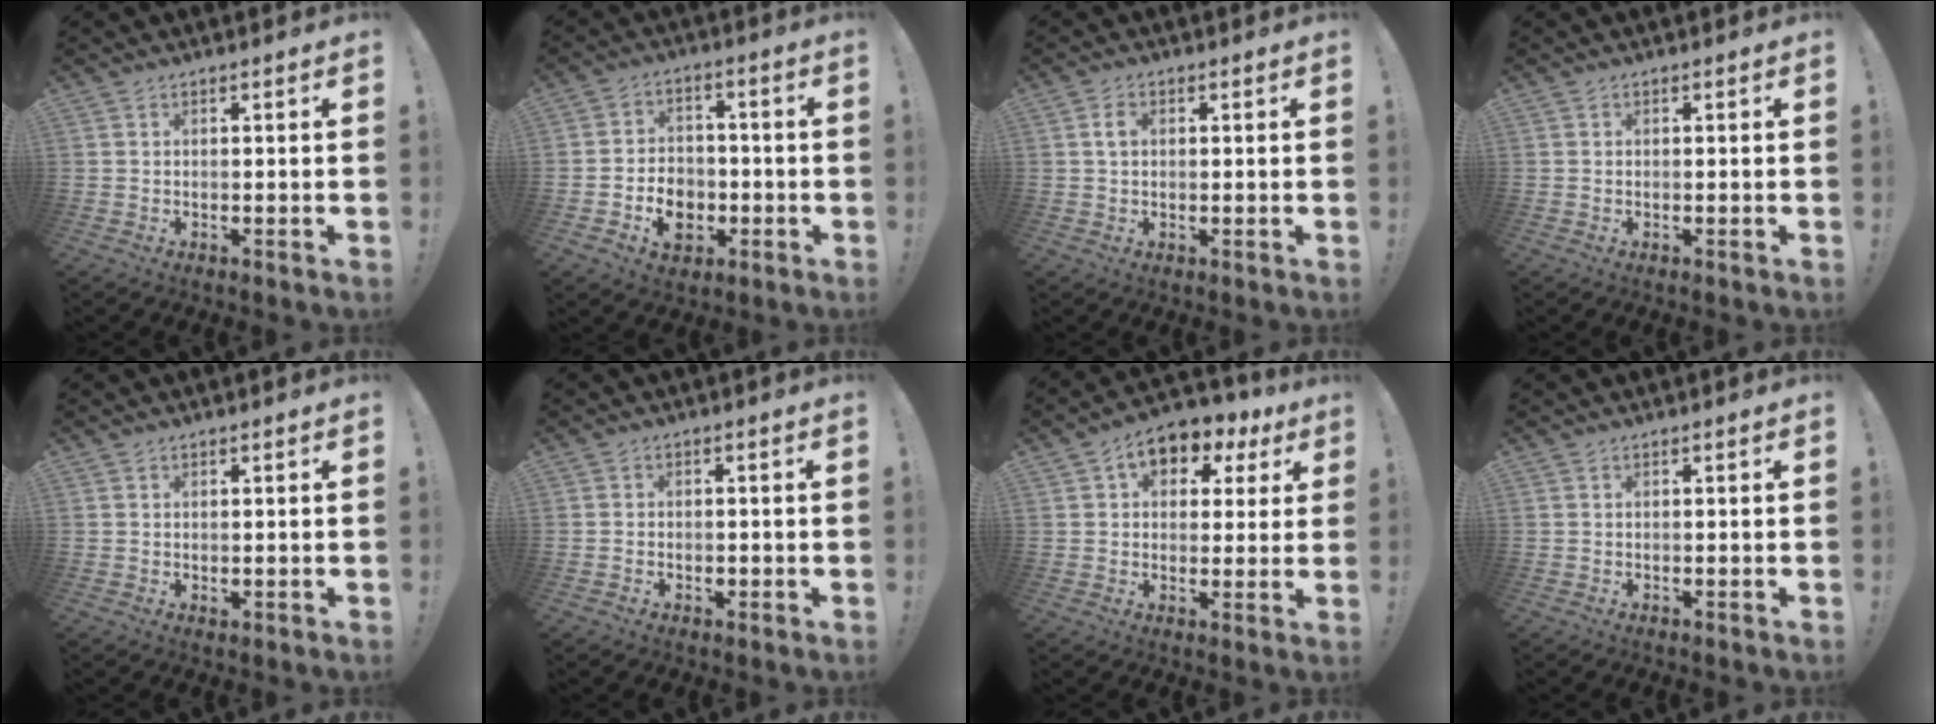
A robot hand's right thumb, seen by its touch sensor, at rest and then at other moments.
{"total": 9.4, "force": [-3.5, 7.6, 4.3], "torque": [-0.068, 0.021, -0.057]}
{"total": 3.2, "force": [0.7, 1.9, 2.4], "torque": [-0.041, 0.003, 0.011]}
{"total": 0.0}
{"total": 0.5, "force": [0.2, 0.3, 0.3], "torque": [-0.006, 0.001, 0.004]}
{"total": 1.7, "force": [-0.9, 1.3, 0.7], "torque": [-0.006, 0.001, -0.017]}
{"total": 9.1, "force": [4.1, 6.3, 5.2], "torque": [-0.068, -0.018, 0.076]}
{"total": 0.0}